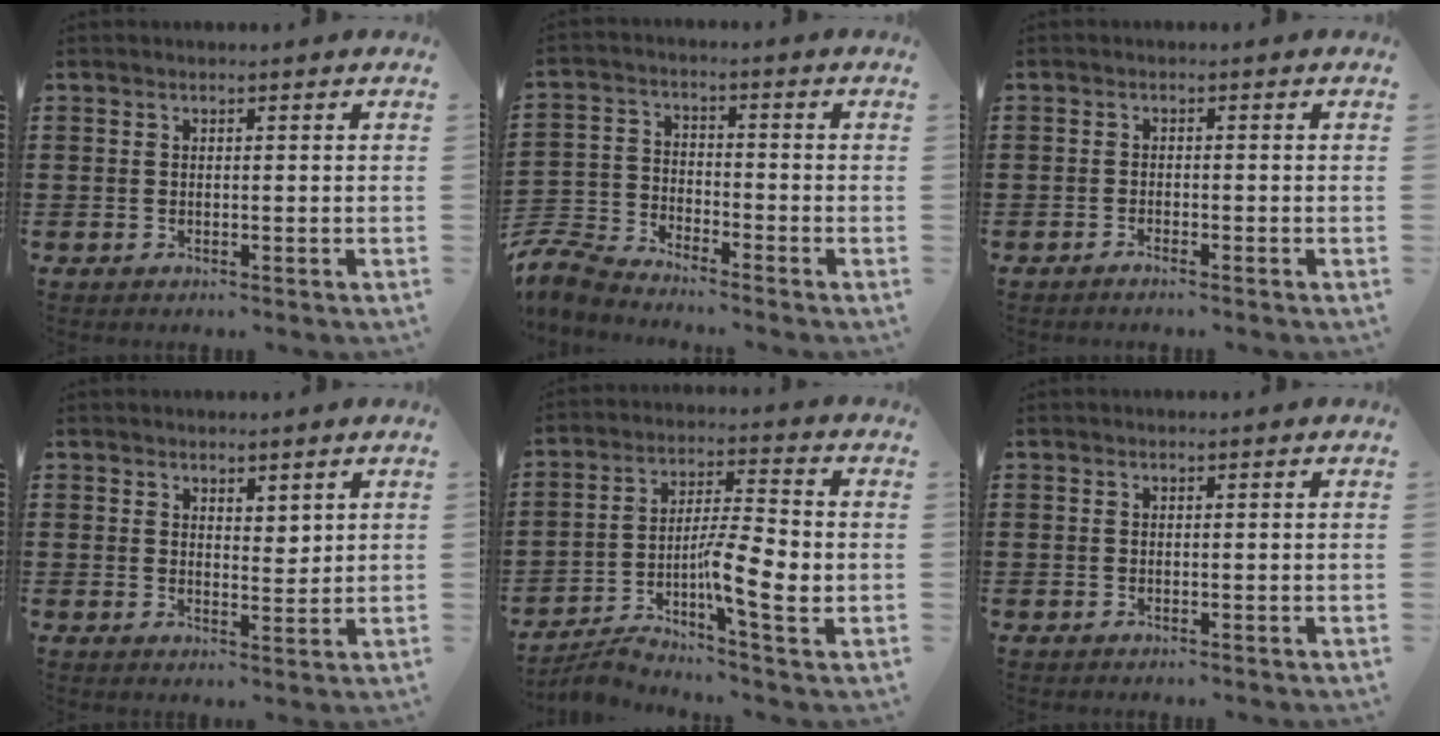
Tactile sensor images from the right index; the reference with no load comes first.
{"total": 5.5, "force": [-5.3, 0.9, 1.0], "torque": [-0.051, -0.004, -0.115]}
{"total": 1.1, "force": [-1.0, -0.1, 0.3], "torque": [-0.007, -0.001, -0.021]}
{"total": 2.5, "force": [2.2, 1.2, 0.4], "torque": [-0.004, 0.002, 0.041]}
{"total": 9.4, "force": [-2.8, 1.9, 8.7], "torque": [-0.161, -0.004, -0.053]}
{"total": 0.0}